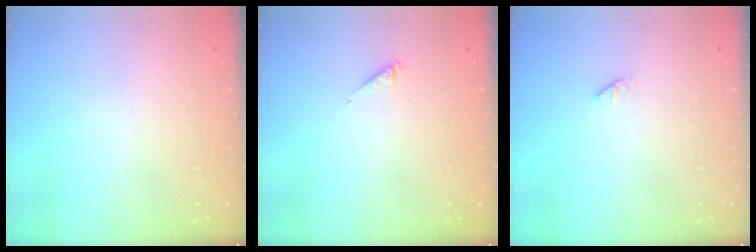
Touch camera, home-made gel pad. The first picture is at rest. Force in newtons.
{"total": 1.0, "press": 1.0, "slide": 0.3}
{"total": 0.0}